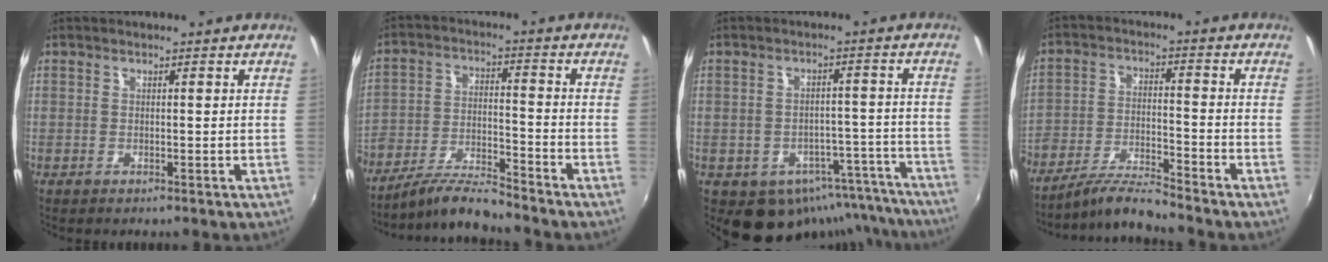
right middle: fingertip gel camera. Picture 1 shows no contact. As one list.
[{"total": 9.3, "force": [-8.5, 0.6, 3.6], "torque": [-0.074, -0.001, -0.162]}, {"total": 13.5, "force": [-10.3, 7.8, 4.0], "torque": [-0.063, 0.031, -0.099]}, {"total": 7.8, "force": [-7.3, -0.4, 2.7], "torque": [-0.063, 0.004, -0.143]}]